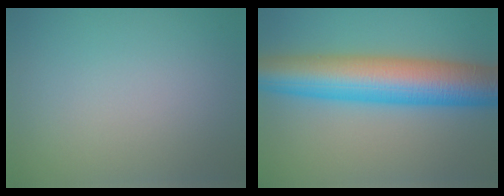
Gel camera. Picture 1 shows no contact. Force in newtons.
{"total": 10.8, "press": 10.8, "slide": 0.0}